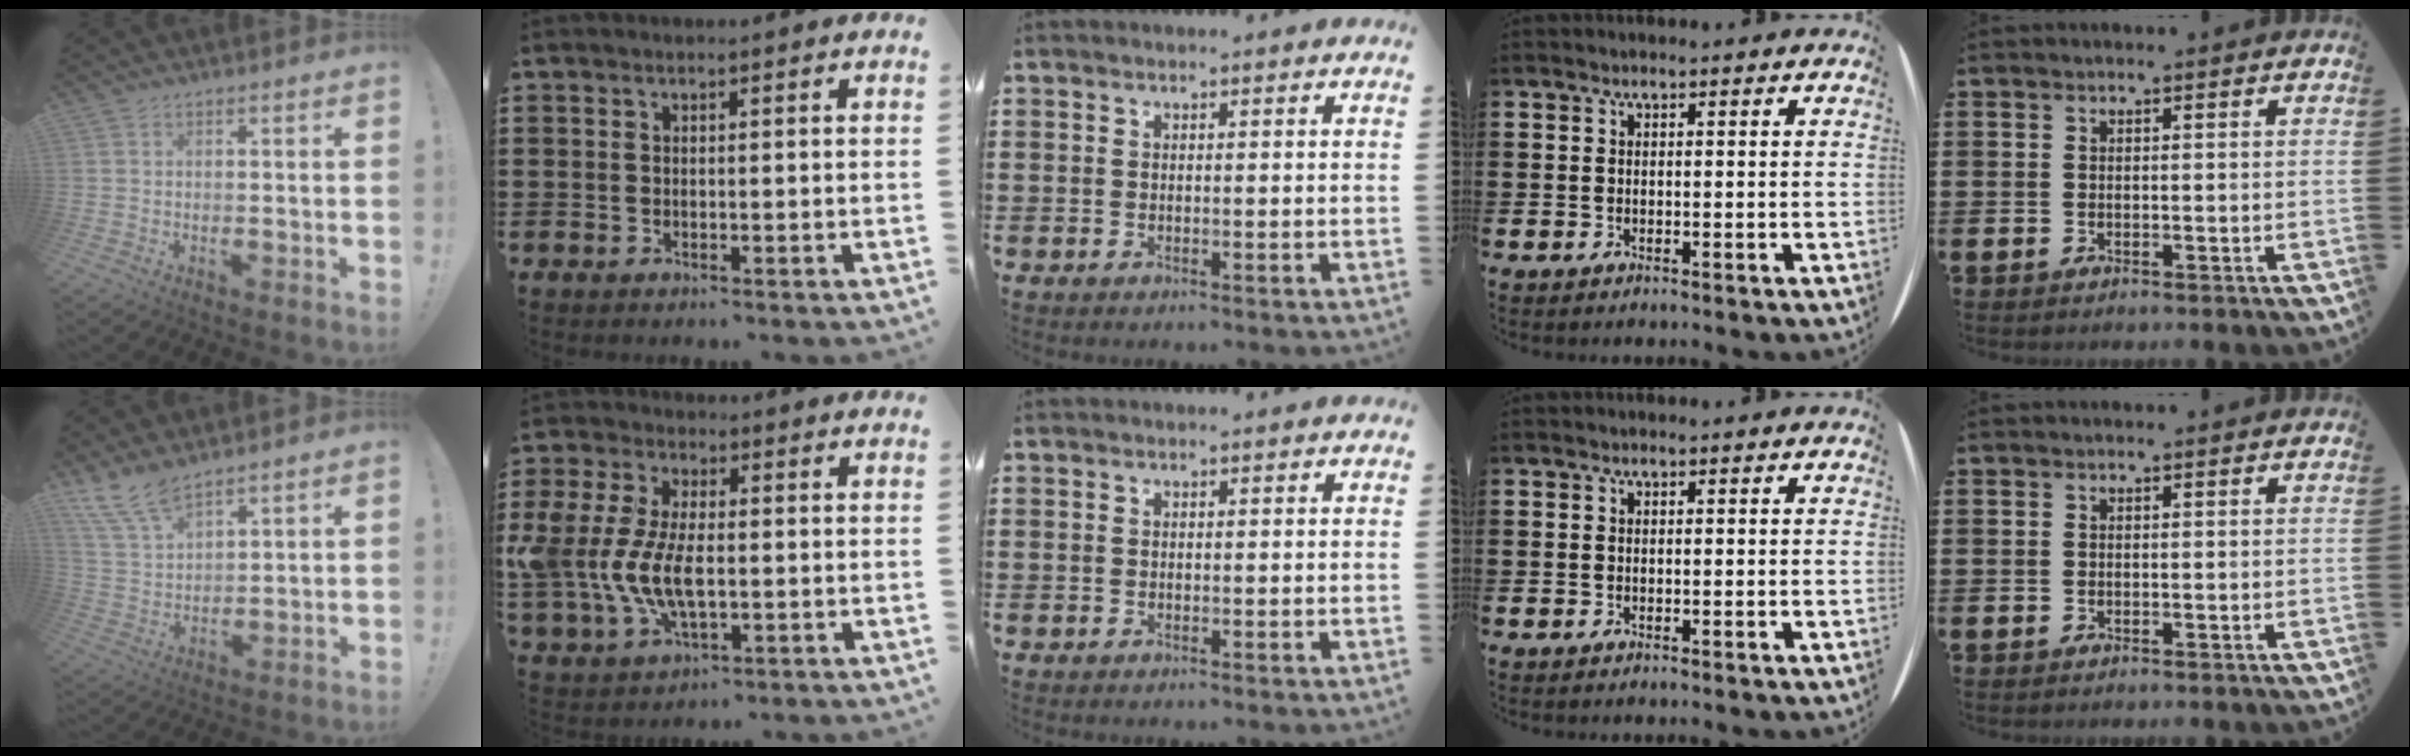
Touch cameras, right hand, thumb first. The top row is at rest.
{"thumb": {"total": 9.5, "force": [8.2, 3.2, 3.6], "torque": [-0.082, -0.049, 0.162]}, "index": {"total": 9.6, "force": [-1.1, 5.4, 7.8], "torque": [-0.198, -0.005, -0.027]}}